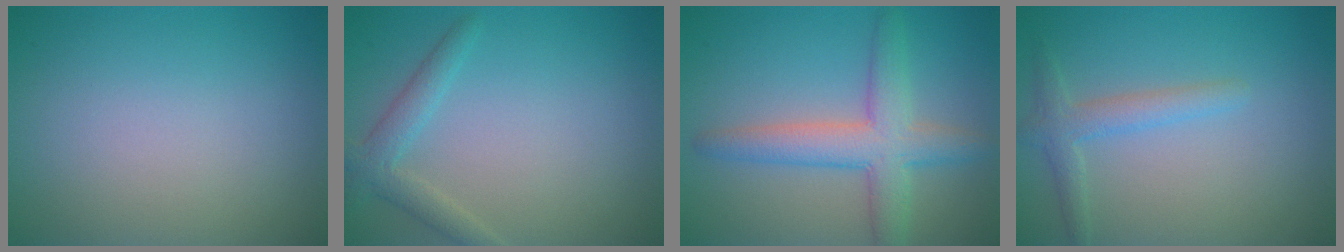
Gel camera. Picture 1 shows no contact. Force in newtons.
{"total": 2.4, "press": 2.4, "slide": 0.1}
{"total": 5.2, "press": 5.2, "slide": 0.2}
{"total": 2.3, "press": 2.3, "slide": 0.2}